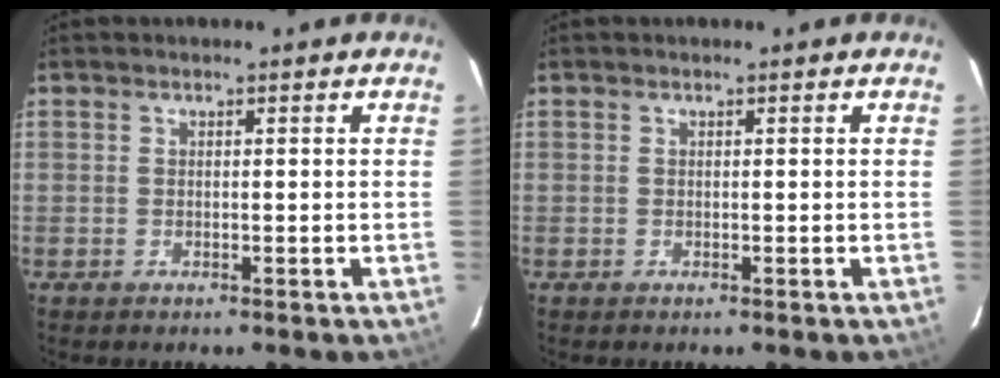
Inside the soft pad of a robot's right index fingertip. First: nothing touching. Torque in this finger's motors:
{"motor_torque": [0.00, 0.00, 0.02, 0.01]}